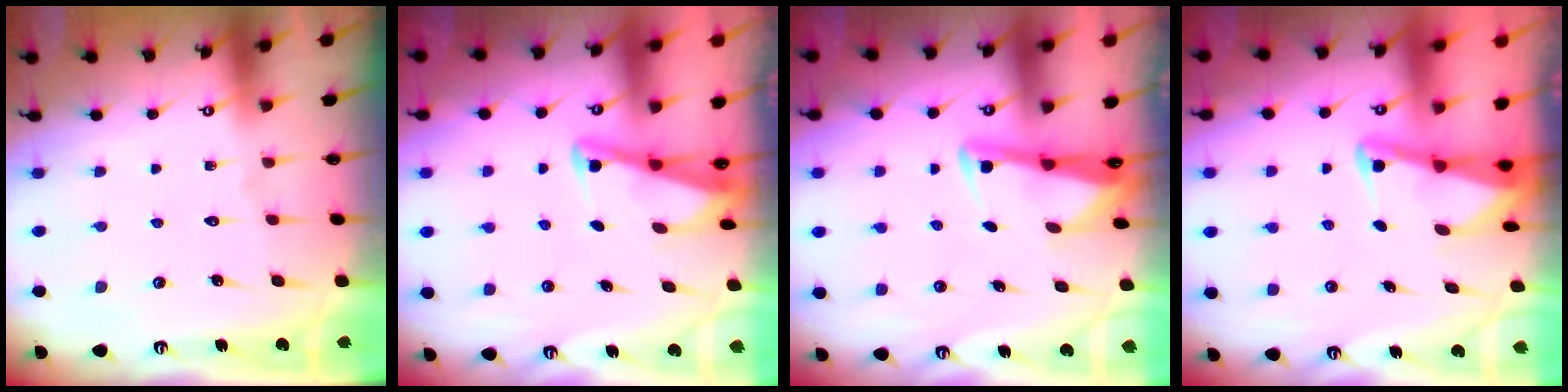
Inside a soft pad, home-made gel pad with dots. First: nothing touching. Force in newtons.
{"total": 2.7, "press": 2.7, "slide": 0.3}
{"total": 3.3, "press": 3.2, "slide": 0.6}
{"total": 2.3, "press": 2.3, "slide": 0.3}